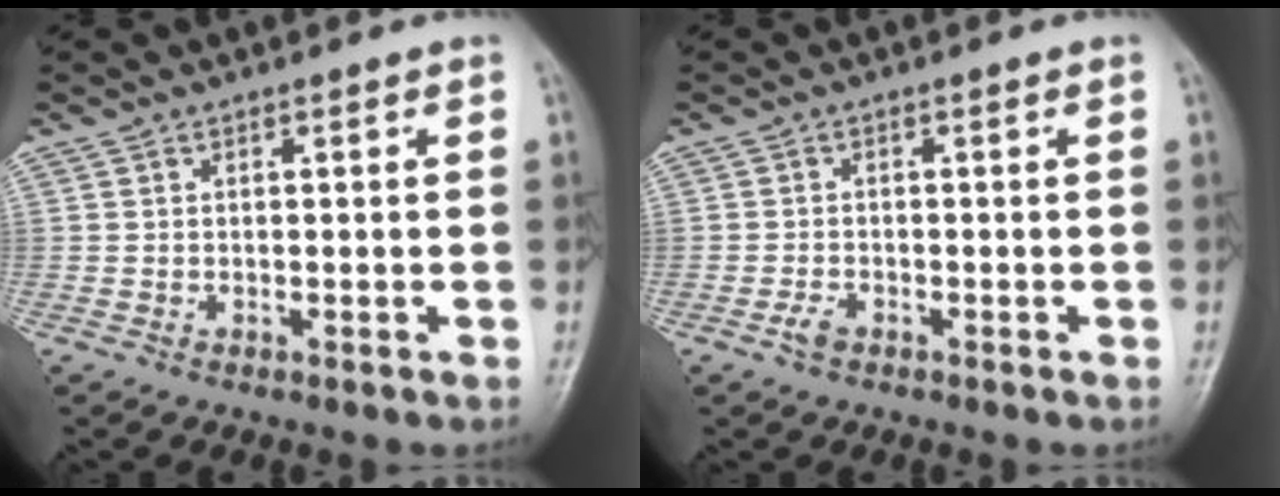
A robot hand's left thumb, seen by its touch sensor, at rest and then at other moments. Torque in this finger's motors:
{"motor_torque": [0.00, 0.05, 0.27, 0.19, 0.00]}